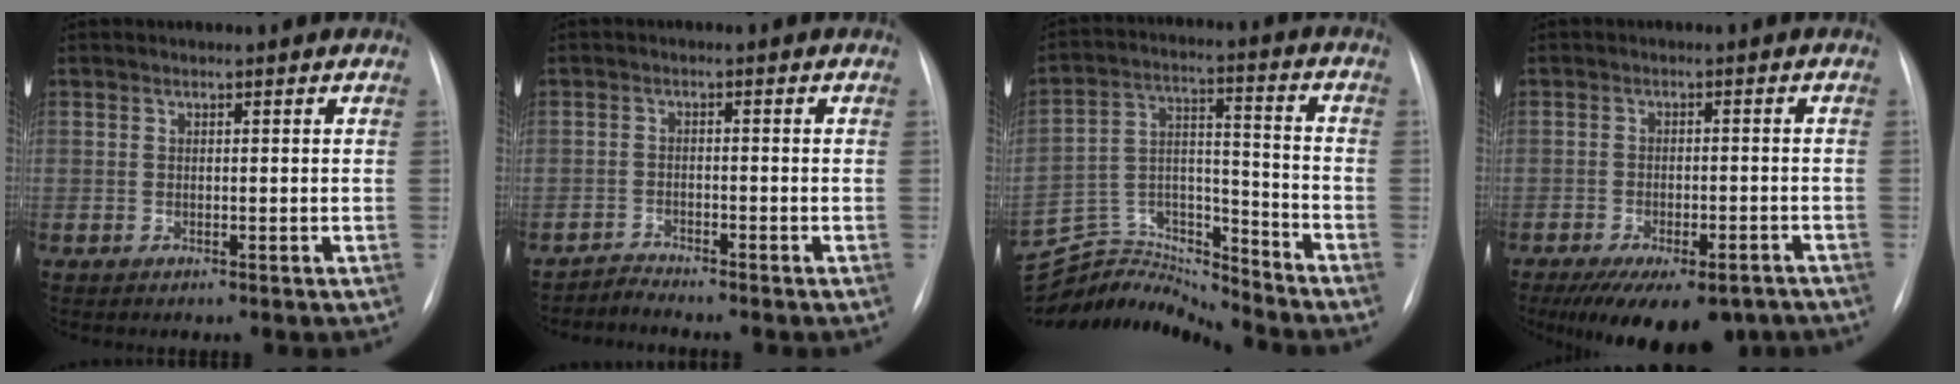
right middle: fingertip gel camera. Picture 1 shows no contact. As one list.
[{"total": 2.0, "force": [-1.8, -0.4, -0.7], "torque": [0.016, -0.013, -0.035]}, {"total": 13.8, "force": [-13.8, -0.1, -0.3], "torque": [0.005, 0.051, -0.251]}, {"total": 14.4, "force": [-10.8, 5.6, 7.9], "torque": [-0.119, -0.014, -0.145]}]